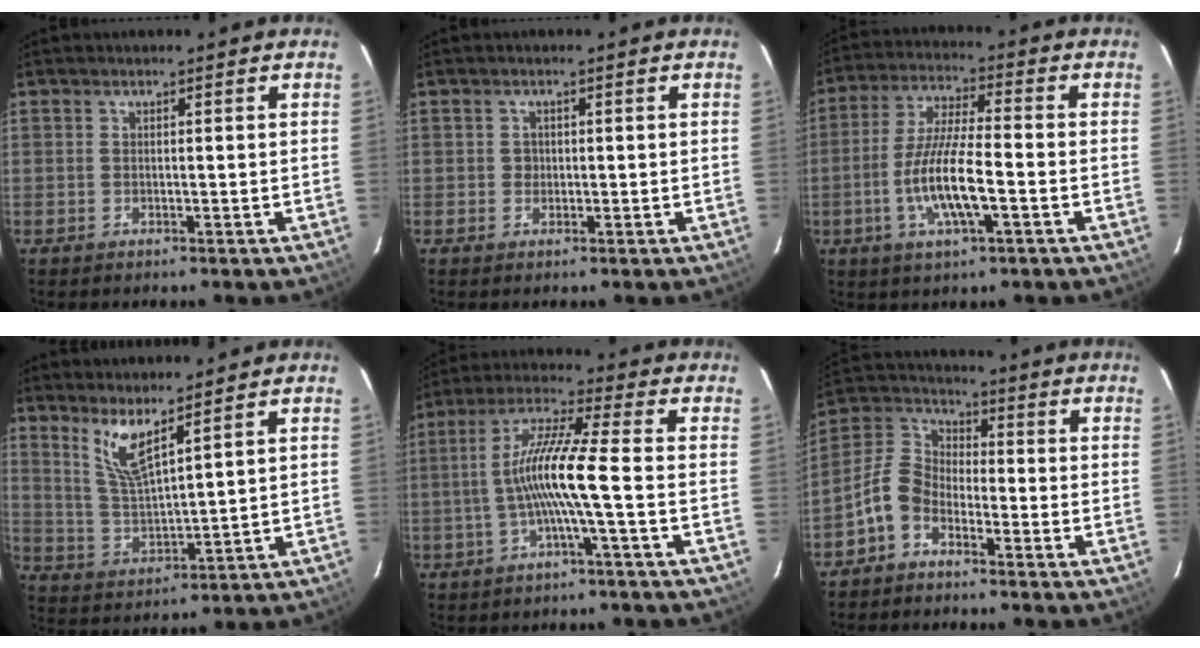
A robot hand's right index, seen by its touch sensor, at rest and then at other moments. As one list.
[{"total": 1.2, "force": [-0.2, 1.2, 0.1], "torque": [0.001, 0.002, -0.002]}, {"total": 11.4, "force": [-3.6, 2.3, 10.6], "torque": [-0.216, -0.006, -0.068]}, {"total": 7.3, "force": [5.3, 0.9, 5.0], "torque": [-0.098, -0.012, 0.115]}, {"total": 10.0, "force": [-2.2, -0.6, 9.8], "torque": [-0.196, 0.010, -0.040]}, {"total": 7.2, "force": [-4.4, 4.3, 3.8], "torque": [-0.089, 0.021, -0.097]}]